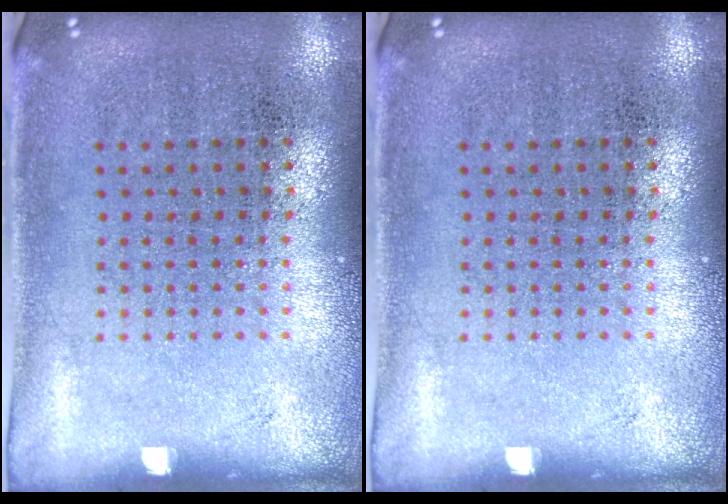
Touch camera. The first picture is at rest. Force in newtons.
{"total": 0.0}